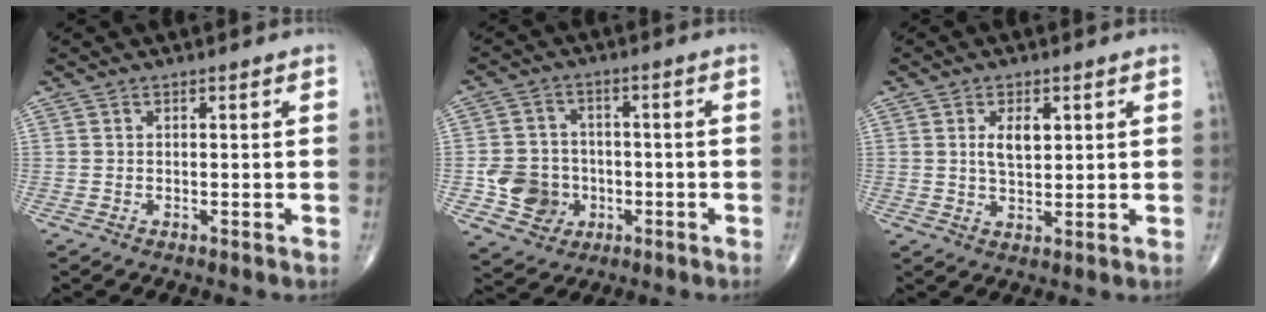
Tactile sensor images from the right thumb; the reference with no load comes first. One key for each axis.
{"total": 8.8, "fx": -2.1, "fy": 7.9, "fz": 3.3, "tx": -0.021, "ty": 0.013, "tz": -0.034}
{"total": 5.0, "fx": 1.4, "fy": 2.6, "fz": 4.1, "tx": -0.059, "ty": -0.009, "tz": 0.025}